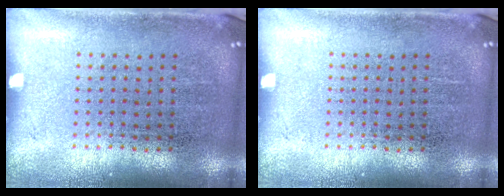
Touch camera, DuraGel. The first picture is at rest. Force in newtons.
{"total": 0.0}